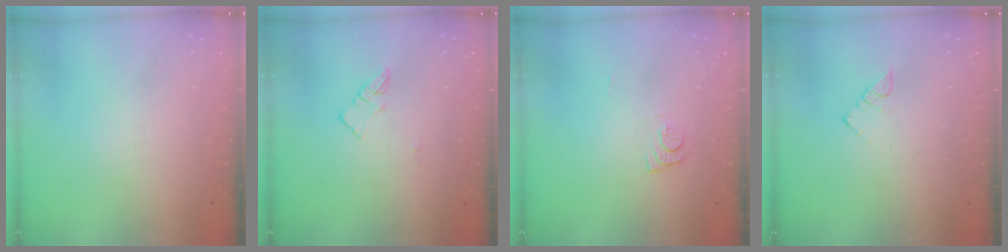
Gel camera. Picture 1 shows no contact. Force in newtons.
{"total": 3.1, "press": 3.1, "slide": 0.3}
{"total": 7.0, "press": 7.0, "slide": 0.6}
{"total": 3.1, "press": 3.1, "slide": 0.3}